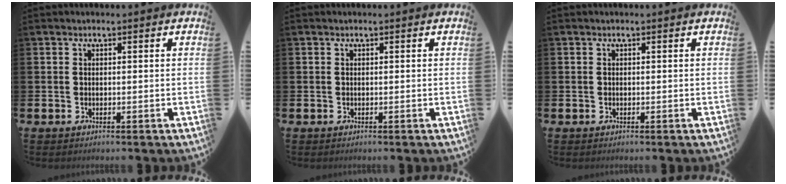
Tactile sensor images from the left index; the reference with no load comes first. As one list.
[{"total": 0.0}, {"total": 0.0}]